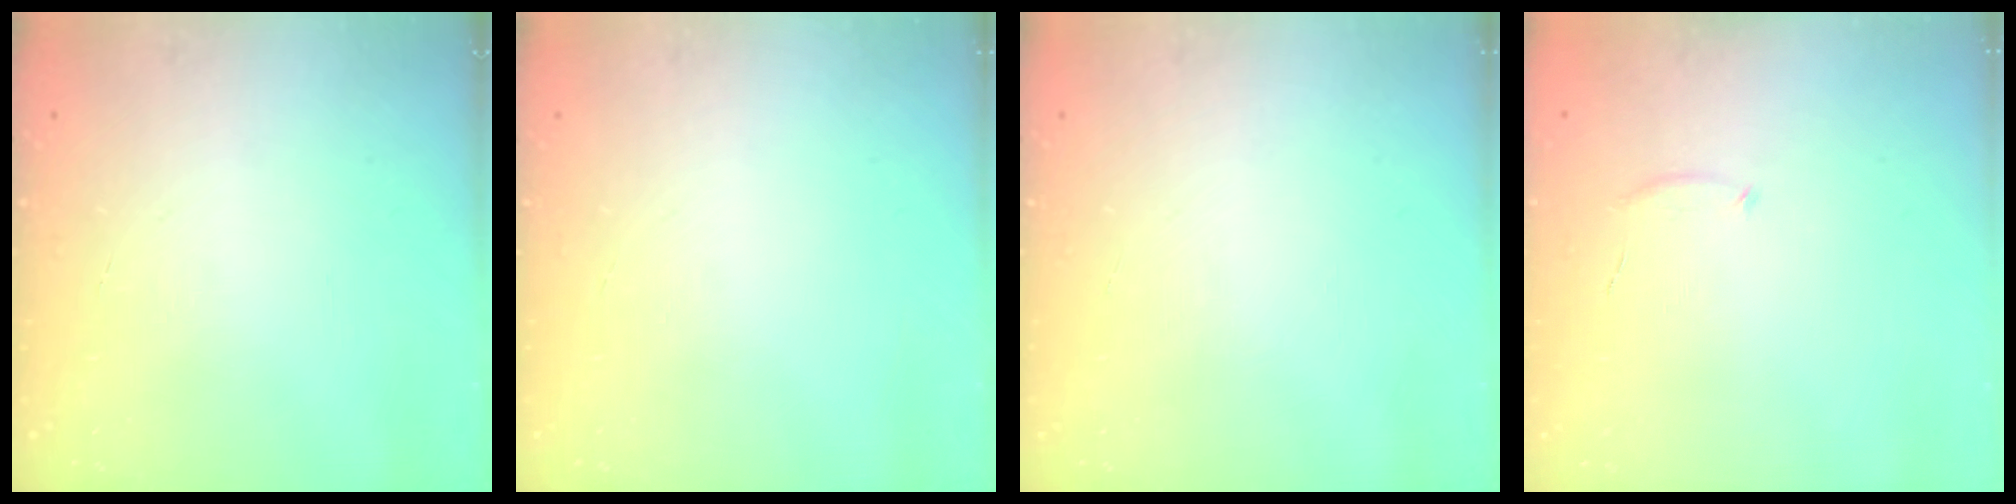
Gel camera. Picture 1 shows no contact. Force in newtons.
{"total": 0.0}
{"total": 0.0}
{"total": 5.9, "press": 5.7, "slide": 1.4}